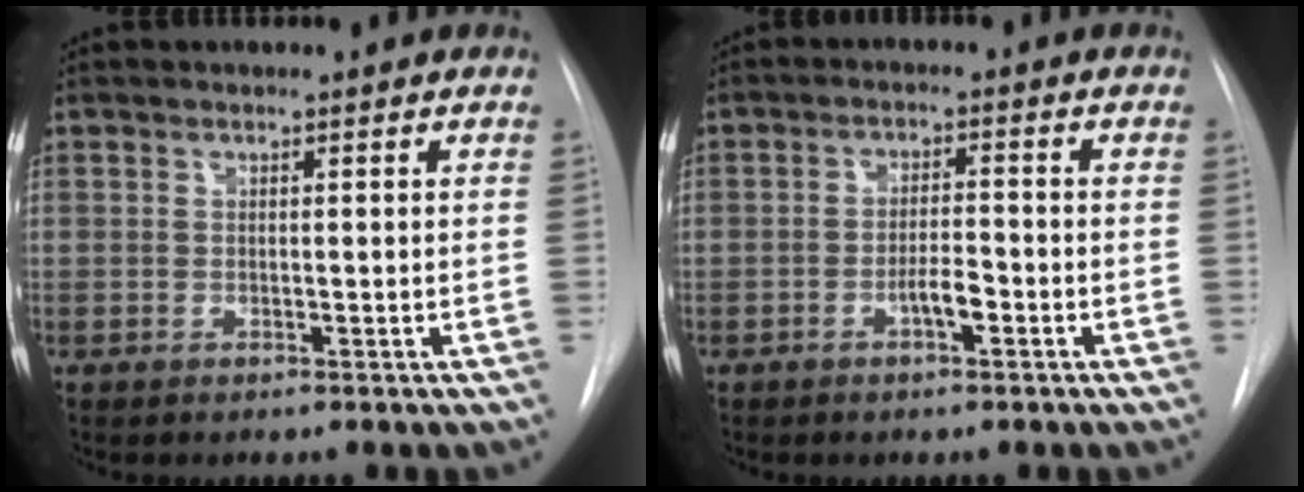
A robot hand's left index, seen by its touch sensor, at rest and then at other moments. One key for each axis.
{"total": 3.3, "fx": -1.6, "fy": 0.8, "fz": 2.8, "tx": -0.046, "ty": 0.003, "tz": -0.029}